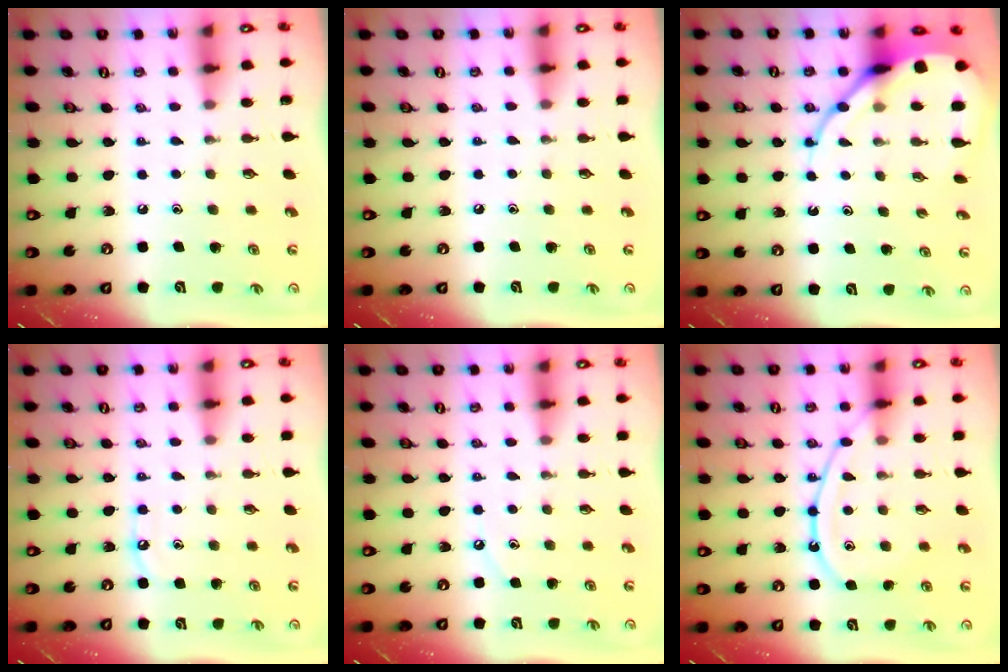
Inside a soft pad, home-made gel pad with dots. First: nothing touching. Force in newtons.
{"total": 2.8, "press": 2.8, "slide": 0.5}
{"total": 10.6, "press": 10.6, "slide": 1.0}
{"total": 5.0, "press": 4.9, "slide": 0.6}
{"total": 3.1, "press": 3.1, "slide": 0.5}
{"total": 13.3, "press": 13.2, "slide": 1.3}